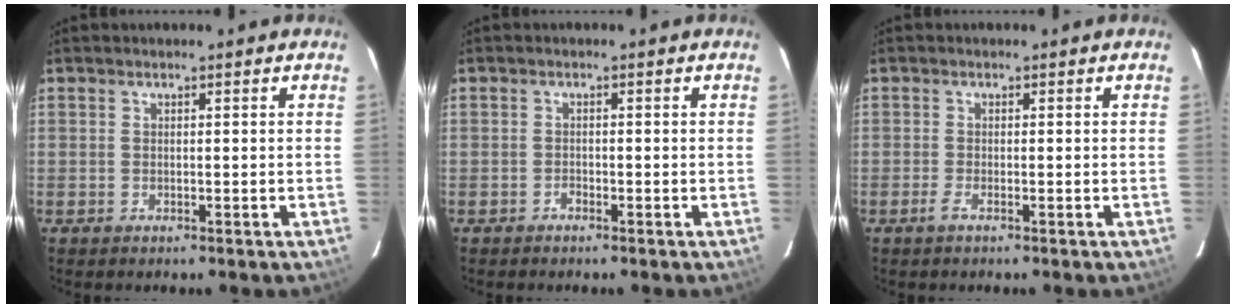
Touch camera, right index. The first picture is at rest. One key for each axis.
{"total": 0.7, "fx": -0.6, "fy": 0.3, "fz": 0.1, "tx": -0.001, "ty": 0.003, "tz": -0.013}
{"total": 1.7, "fx": -1.1, "fy": 0.1, "fz": 1.4, "tx": -0.029, "ty": -0.004, "tz": -0.022}